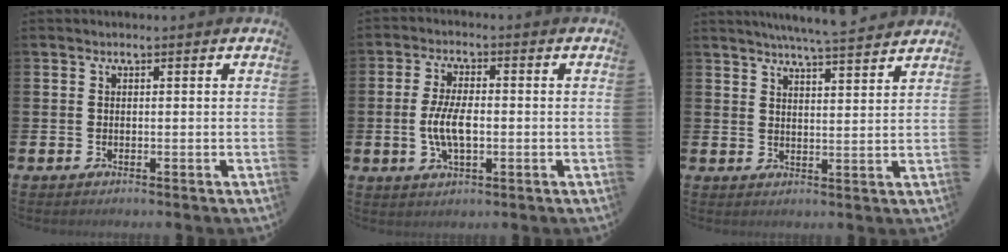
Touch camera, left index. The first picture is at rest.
{"total": 5.7, "force": [-0.6, 2.4, 5.1], "torque": [-0.101, -0.001, -0.014]}
{"total": 5.7, "force": [5.5, -0.8, 1.2], "torque": [-0.023, -0.037, 0.094]}